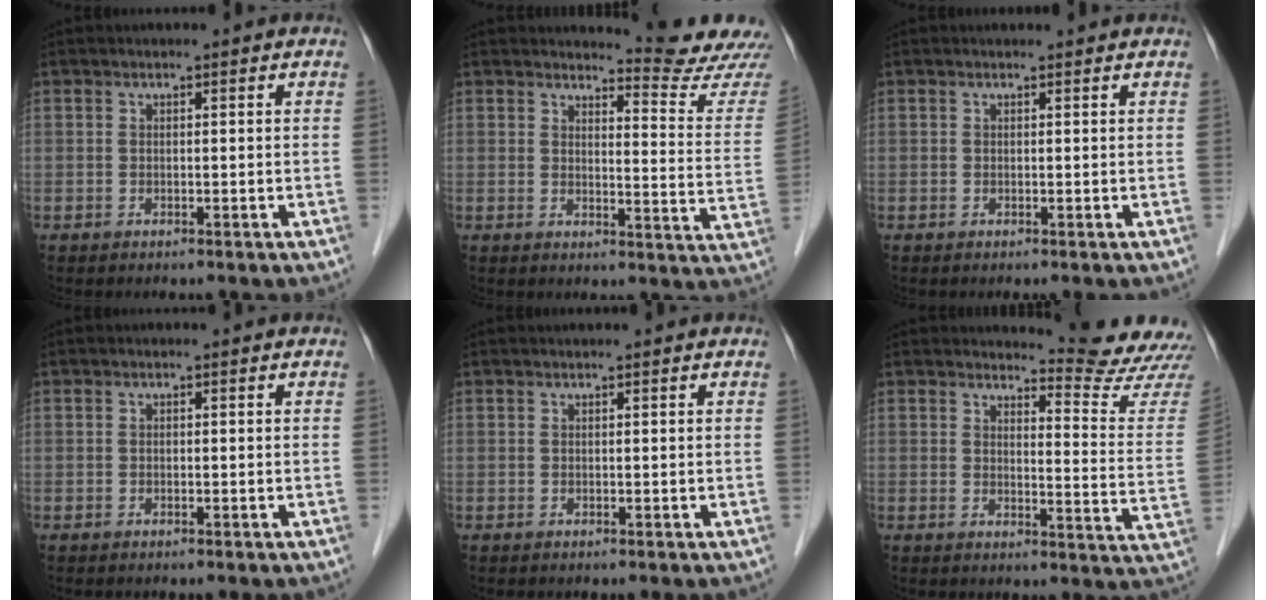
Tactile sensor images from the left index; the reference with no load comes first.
{"total": 10.2, "force": [10.1, -1.7, 0.4], "torque": [-0.009, -0.099, 0.112]}
{"total": 1.5, "force": [1.5, 0.3, 0.2], "torque": [-0.006, 0.013, 0.020]}
{"total": 0.0}
{"total": 0.0}
{"total": 12.0, "force": [11.9, -1.1, 0.8], "torque": [-0.003, -0.115, 0.124]}